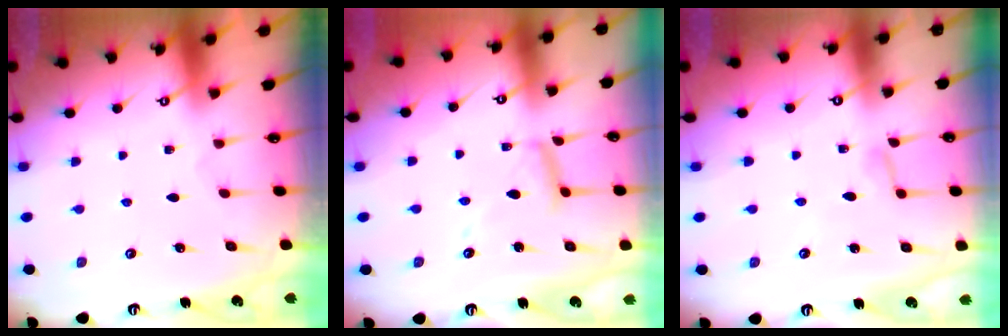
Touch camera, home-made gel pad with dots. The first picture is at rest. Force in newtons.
{"total": 11.0, "press": 11.0, "slide": 0.8}
{"total": 4.1, "press": 4.1, "slide": 0.4}